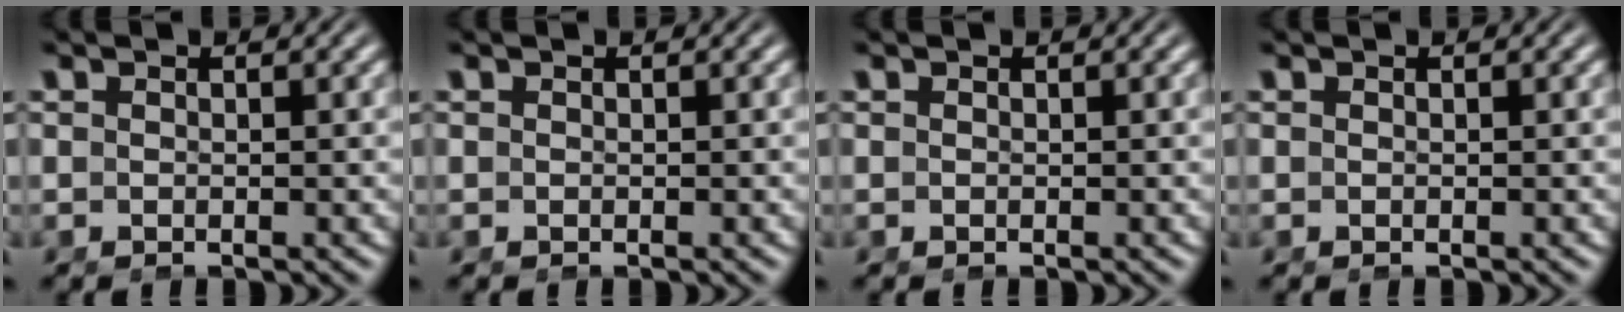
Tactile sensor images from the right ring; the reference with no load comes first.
{"total": 0.0}
{"total": 0.0}
{"total": 0.0}